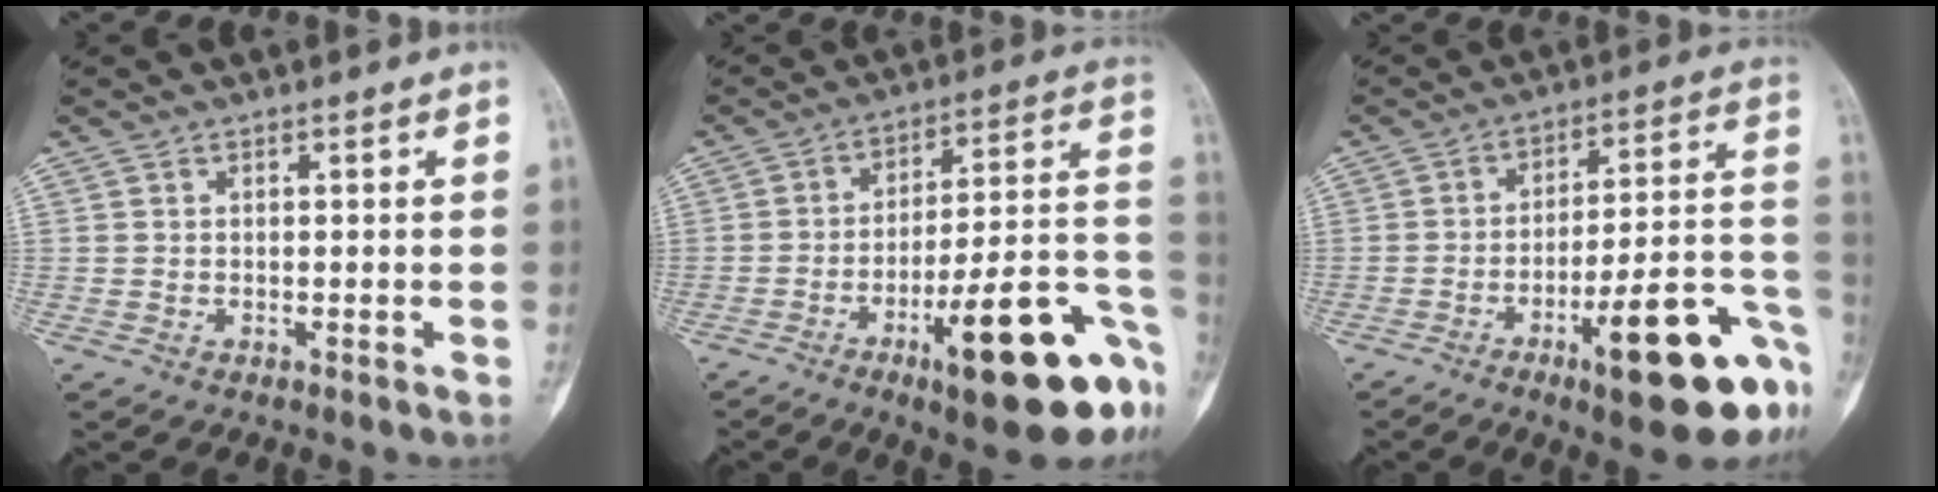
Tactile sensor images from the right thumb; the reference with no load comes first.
{"total": 23.7, "force": [-10.2, 5.8, 20.5], "torque": [-0.220, 0.056, -0.141]}
{"total": 21.5, "force": [-9.3, 5.2, 18.6], "torque": [-0.196, 0.053, -0.128]}